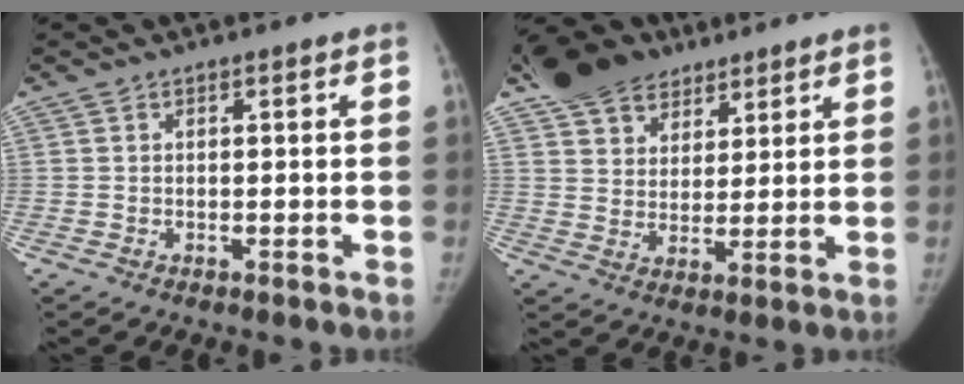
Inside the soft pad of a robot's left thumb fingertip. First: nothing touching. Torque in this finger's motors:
{"motor_torque": [0.94, -0.12, 1.06, -0.95, 0.07]}